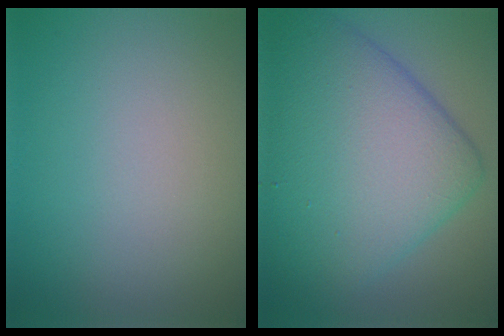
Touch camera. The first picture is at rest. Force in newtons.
{"total": 11.2, "press": 11.2, "slide": 0.4}